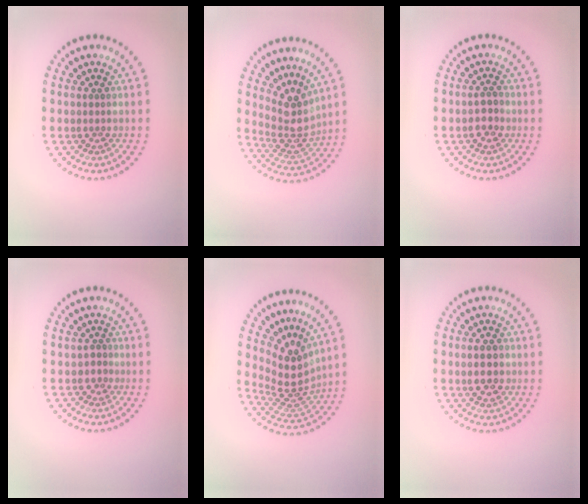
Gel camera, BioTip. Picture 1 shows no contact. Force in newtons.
{"total": 3.8, "press": 2.8, "slide": 2.7}
{"total": 2.0, "press": 1.9, "slide": 0.6}
{"total": 1.0, "press": 0.6, "slide": 0.8}
{"total": 4.1, "press": 2.8, "slide": 3.1}
{"total": 3.3, "press": 3.3, "slide": 0.2}